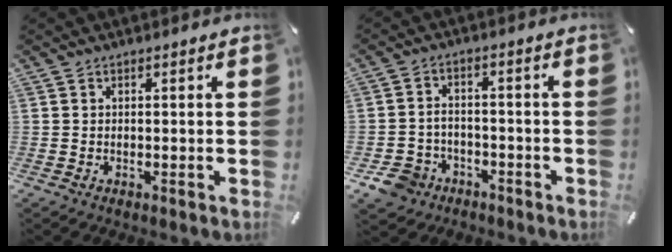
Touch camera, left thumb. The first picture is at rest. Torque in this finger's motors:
{"motor_torque": [0.05, 1.13, 0.36, 0.21, 0.01]}